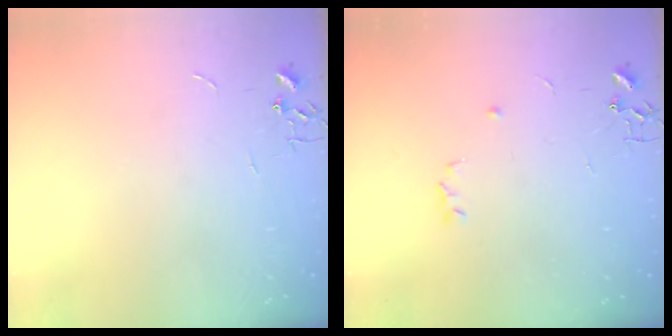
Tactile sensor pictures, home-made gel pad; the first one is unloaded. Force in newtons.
{"total": 3.1, "press": 3.1, "slide": 0.5}